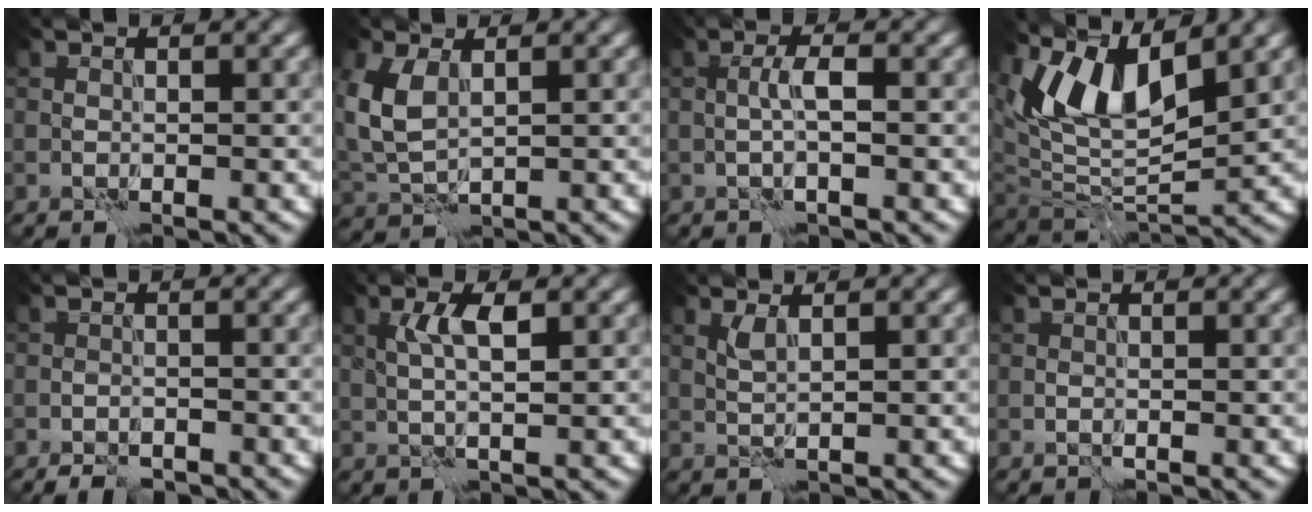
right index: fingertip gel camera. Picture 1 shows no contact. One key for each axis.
{"total": 4.2, "fx": 1.4, "fy": 2.4, "fz": 3.2, "tx": -0.085, "ty": 0.003, "tz": 0.031}
{"total": 1.5, "fx": 0.1, "fy": -0.1, "fz": 1.4, "tx": -0.028, "ty": 0.007, "tz": -0.001}
{"total": 8.3, "fx": 4.7, "fy": 3.4, "fz": 5.9, "tx": -0.110, "ty": -0.008, "tz": 0.085}
{"total": 2.5, "fx": -2.3, "fy": 0.8, "fz": 0.6, "tx": -0.004, "ty": 0.005, "tz": -0.032}
{"total": 2.4, "fx": 1.0, "fy": 0.2, "fz": 2.2, "tx": -0.043, "ty": 0.005, "tz": 0.019}
{"total": 1.1, "fx": 0.8, "fy": -0.1, "fz": 0.7, "tx": -0.020, "ty": 0.000, "tz": 0.019}
{"total": 0.0}